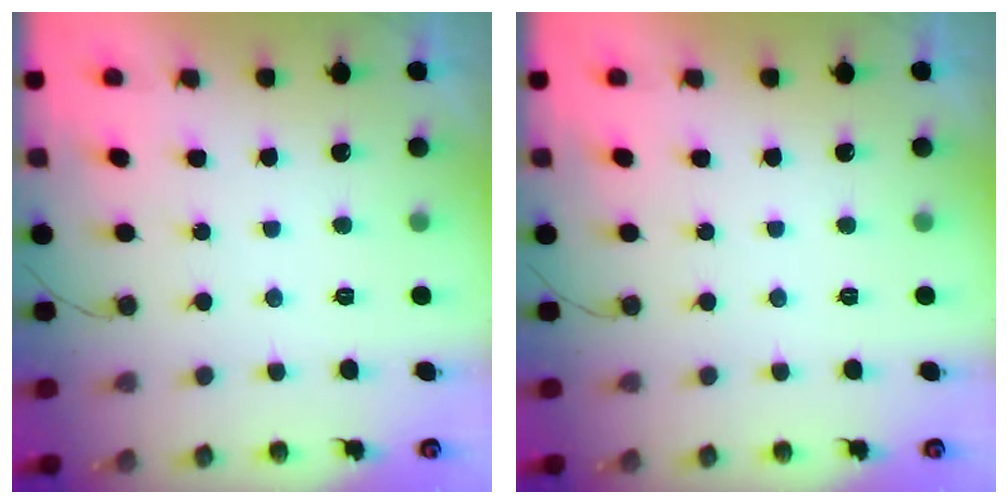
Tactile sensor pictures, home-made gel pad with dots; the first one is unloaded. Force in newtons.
{"total": 0.0}